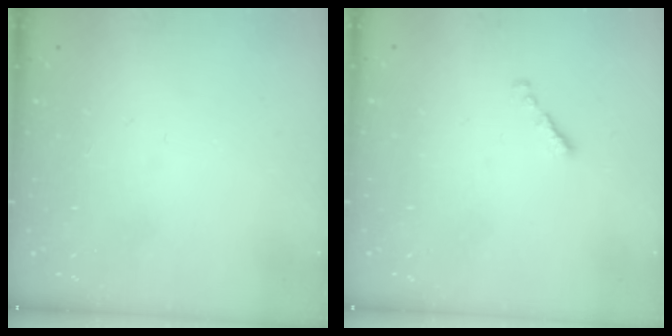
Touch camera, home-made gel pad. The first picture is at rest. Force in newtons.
{"total": 1.3, "press": 1.1, "slide": 0.6}